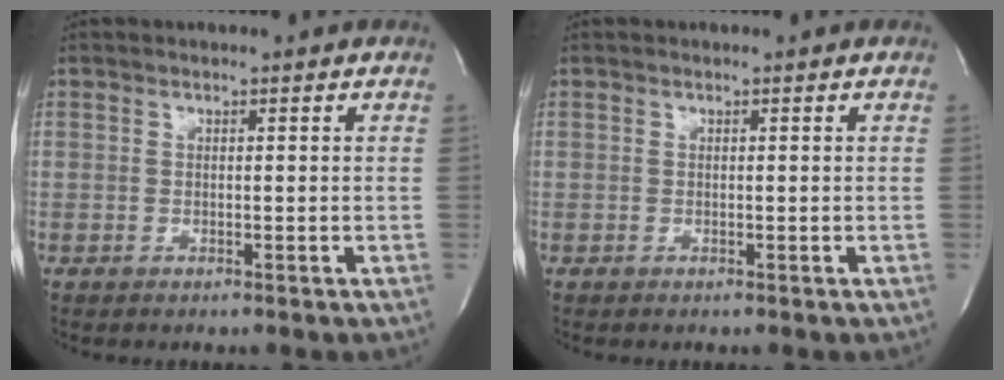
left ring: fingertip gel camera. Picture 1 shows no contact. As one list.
[{"total": 0.0}]